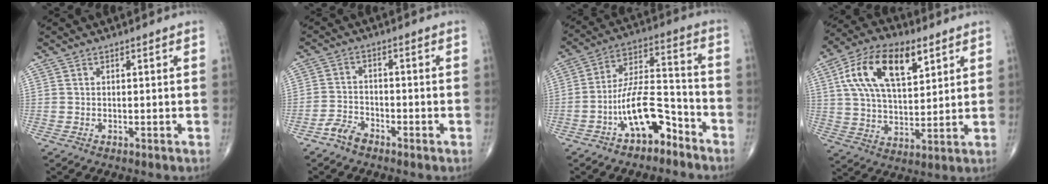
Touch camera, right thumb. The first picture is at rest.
{"total": 3.9, "force": [-3.0, 2.0, 1.5], "torque": [-0.025, 0.016, -0.061]}
{"total": 12.6, "force": [-6.8, 5.6, 9.0], "torque": [-0.157, 0.073, -0.119]}
{"total": 17.3, "force": [7.0, 8.8, 13.2], "torque": [-0.223, -0.005, 0.125]}